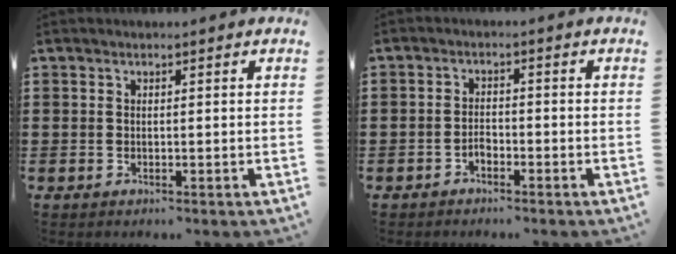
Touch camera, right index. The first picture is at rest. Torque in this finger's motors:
{"motor_torque": [0.73, 0.71, -0.01, -0.13]}